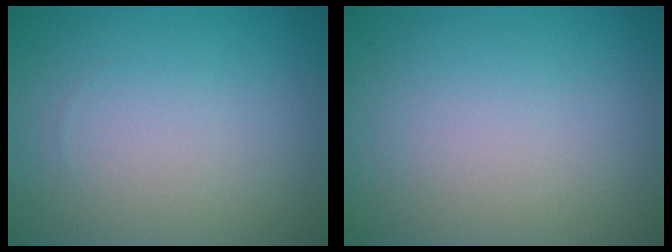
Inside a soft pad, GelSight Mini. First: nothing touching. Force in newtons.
{"total": 0.0}